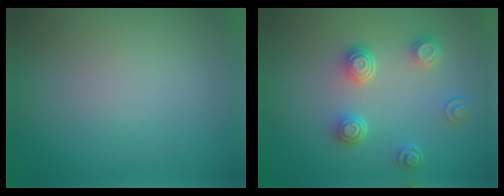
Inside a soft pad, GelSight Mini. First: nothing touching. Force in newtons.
{"total": 3.8, "press": 3.0, "slide": 2.4}